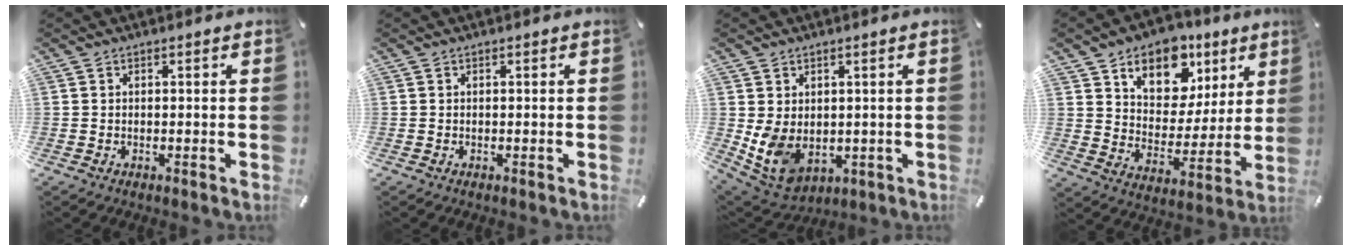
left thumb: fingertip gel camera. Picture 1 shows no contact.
{"total": 0.0}
{"total": 8.2, "force": [-0.1, 6.8, 4.5], "torque": [-0.113, -0.010, 0.003]}
{"total": 12.4, "force": [7.6, 8.8, 4.4], "torque": [-0.060, -0.054, 0.136]}